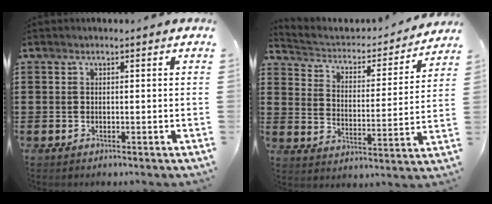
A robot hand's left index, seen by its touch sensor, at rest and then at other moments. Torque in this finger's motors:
{"motor_torque": [0.02, 0.20, 0.15, 0.07]}